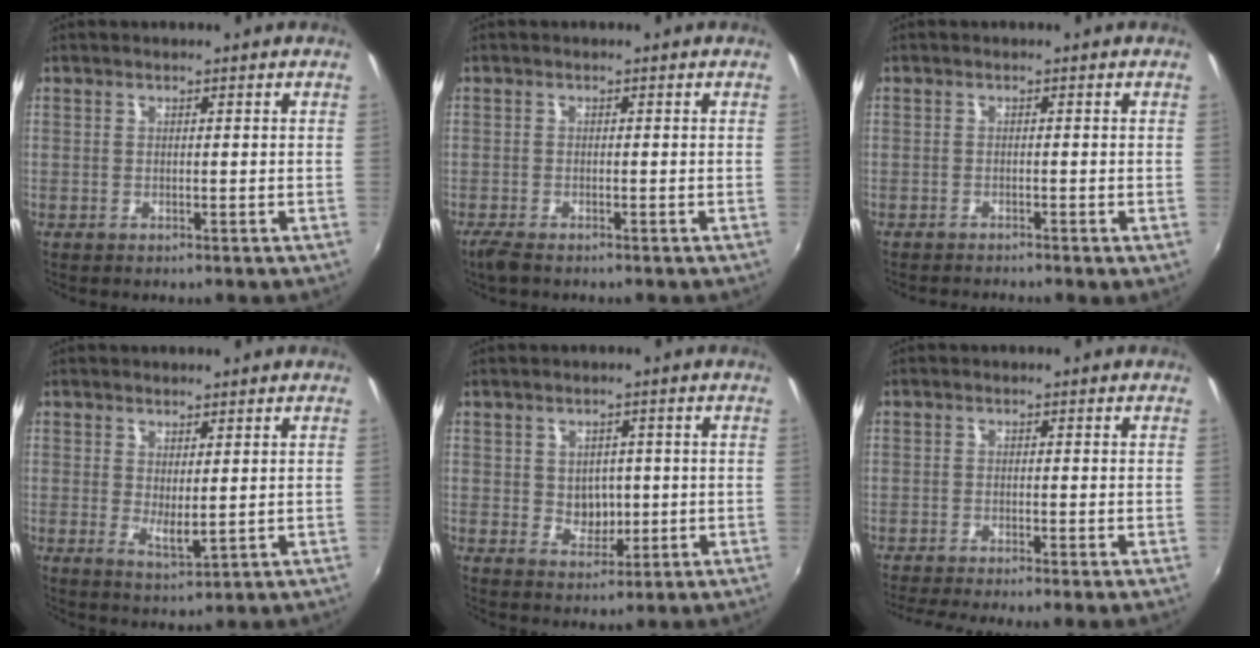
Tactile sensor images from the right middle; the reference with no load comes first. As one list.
[{"total": 2.7, "force": [-2.1, 0.6, 1.6], "torque": [-0.039, -0.008, -0.039]}, {"total": 2.3, "force": [-1.9, 0.0, 1.3], "torque": [-0.028, -0.012, -0.035]}, {"total": 3.4, "force": [0.7, 1.2, 3.2], "torque": [-0.052, -0.010, 0.015]}, {"total": 4.3, "force": [0.1, 3.7, 2.2], "torque": [-0.033, 0.002, 0.006]}, {"total": 5.5, "force": [-4.5, -0.9, 3.2], "torque": [-0.066, -0.018, -0.076]}]